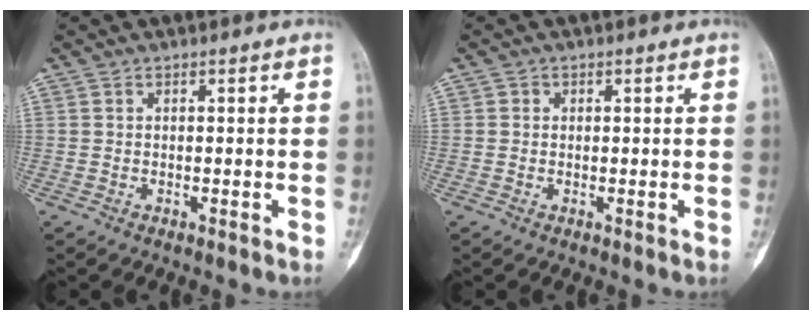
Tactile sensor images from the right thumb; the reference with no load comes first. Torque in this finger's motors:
{"motor_torque": [-0.29, 0.07, 0.38, -0.16, -0.03]}